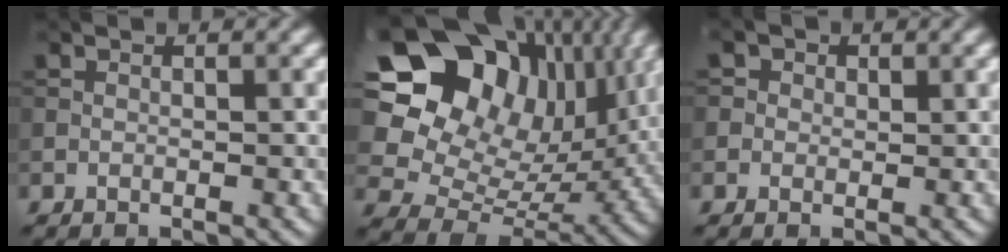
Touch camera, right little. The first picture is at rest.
{"total": 14.2, "force": [5.7, 10.2, 8.0], "torque": [-0.159, 0.031, 0.099]}
{"total": 0.7, "force": [-0.4, -0.1, -0.6], "torque": [0.022, -0.006, -0.020]}